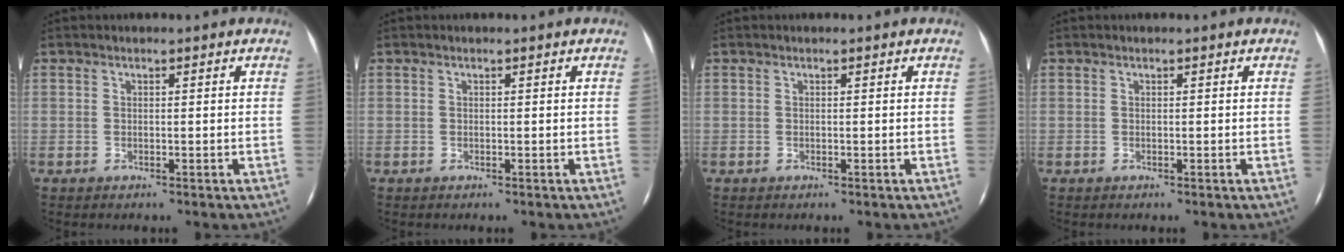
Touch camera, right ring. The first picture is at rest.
{"total": 0.0}
{"total": 0.0}
{"total": 0.0}